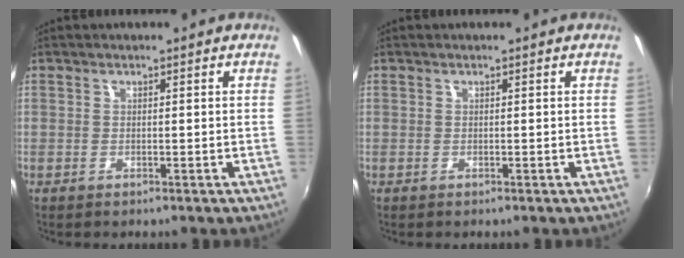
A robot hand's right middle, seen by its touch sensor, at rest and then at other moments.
{"total": 0.0}